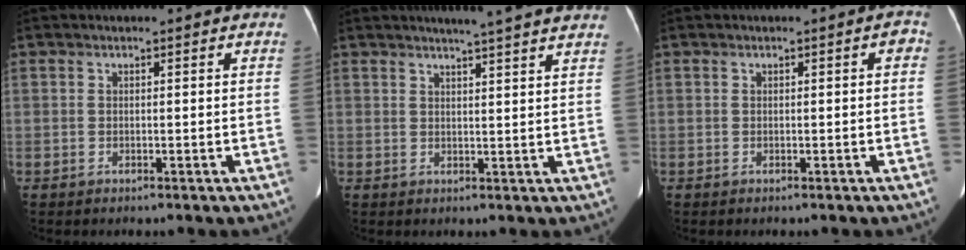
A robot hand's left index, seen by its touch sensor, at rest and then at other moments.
{"total": 9.5, "force": [8.3, -0.1, 4.5], "torque": [-0.057, 0.016, 0.086]}
{"total": 0.9, "force": [-0.1, 0.3, 0.9], "torque": [-0.001, 0.004, -0.001]}